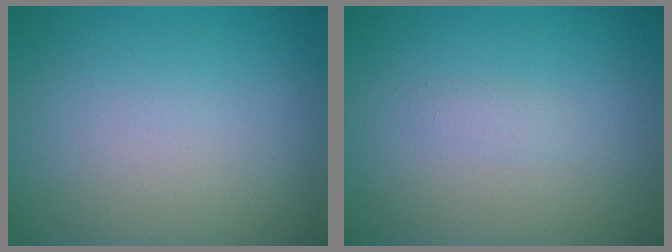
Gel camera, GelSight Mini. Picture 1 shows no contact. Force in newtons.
{"total": 0.8, "press": 0.8, "slide": 0.0}